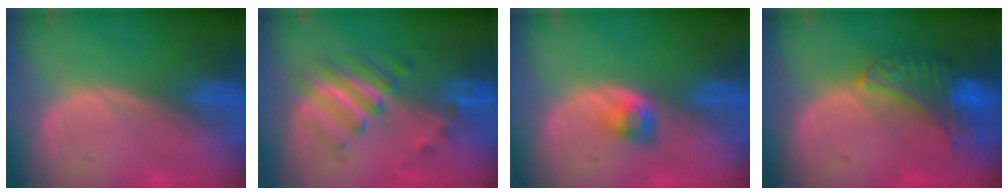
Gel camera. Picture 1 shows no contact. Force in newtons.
{"total": 5.8, "press": 5.7, "slide": 0.9}
{"total": 2.8, "press": 2.5, "slide": 1.3}
{"total": 7.9, "press": 7.4, "slide": 2.8}